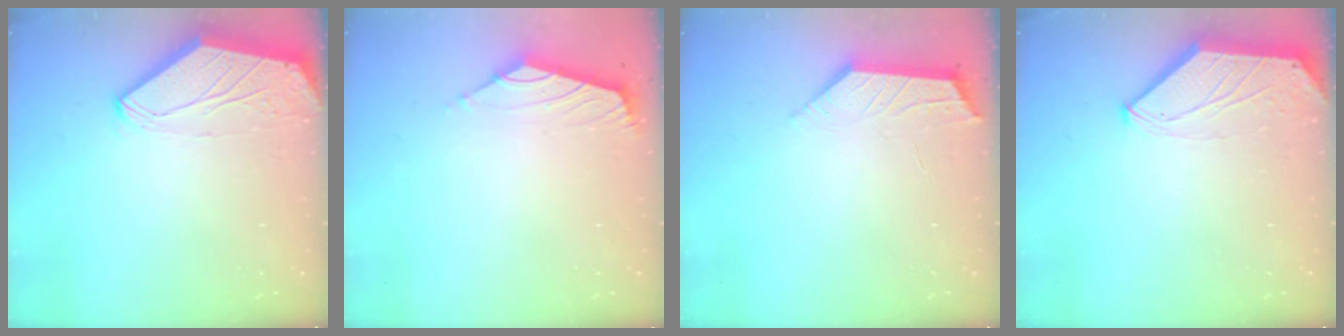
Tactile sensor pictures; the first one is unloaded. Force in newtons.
{"total": 1.6, "press": 1.4, "slide": 0.7}
{"total": 2.2, "press": 2.2, "slide": 0.5}
{"total": 0.0}